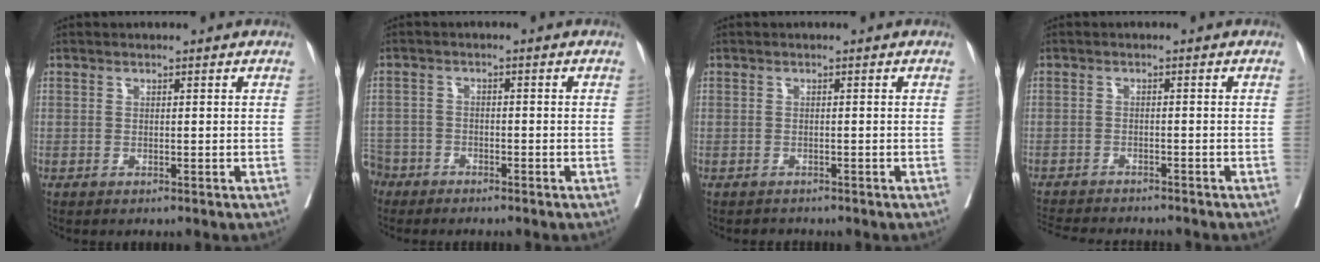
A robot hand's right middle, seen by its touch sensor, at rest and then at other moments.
{"total": 5.4, "force": [-4.6, 2.8, 0.3], "torque": [-0.006, -0.003, -0.093]}
{"total": 1.1, "force": [-1.0, 0.4, -0.2], "torque": [0.000, -0.003, -0.017]}
{"total": 10.5, "force": [-9.7, 1.7, 3.6], "torque": [-0.060, -0.009, -0.137]}